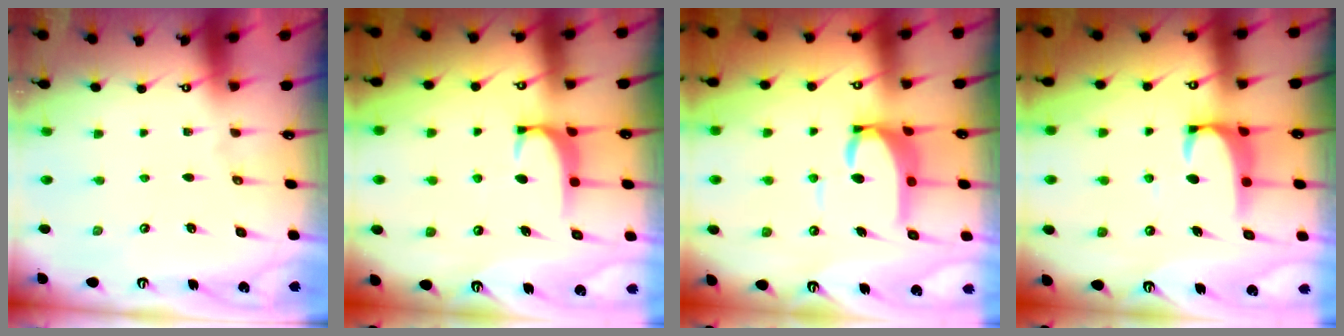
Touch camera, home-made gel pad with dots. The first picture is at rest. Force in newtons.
{"total": 1.7, "press": 1.6, "slide": 0.5}
{"total": 6.8, "press": 6.8, "slide": 0.9}
{"total": 2.8, "press": 2.8, "slide": 0.3}